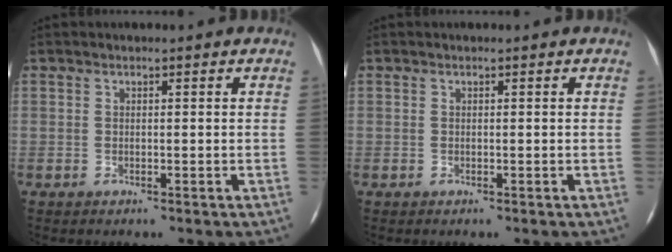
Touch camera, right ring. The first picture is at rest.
{"total": 0.0}